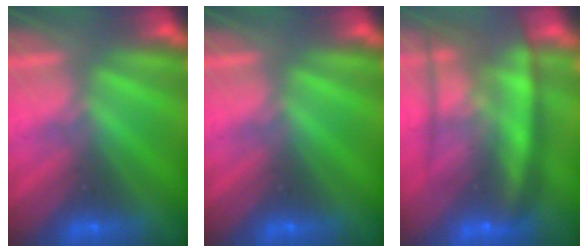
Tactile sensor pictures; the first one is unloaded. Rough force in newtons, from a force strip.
{"total": 0.0}
{"total": 6.9}